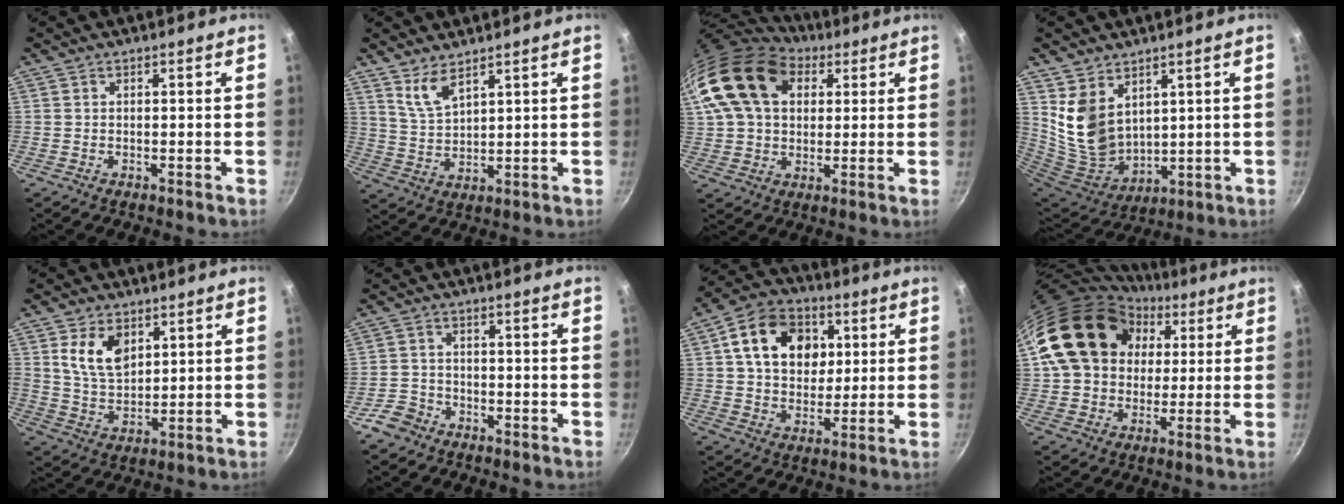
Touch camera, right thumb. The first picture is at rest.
{"total": 5.7, "force": [4.2, 1.9, 3.3], "torque": [-0.060, -0.035, 0.090]}
{"total": 21.2, "force": [7.4, 14.5, 13.5], "torque": [-0.249, 0.011, 0.127]}
{"total": 12.1, "force": [5.6, 8.4, 6.7], "torque": [-0.109, -0.057, 0.129]}
{"total": 9.3, "force": [3.5, 6.1, 6.1], "torque": [-0.096, -0.021, 0.071]}
{"total": 4.8, "force": [-3.1, 3.5, 1.4], "torque": [-0.018, 0.035, -0.055]}
{"total": 16.3, "force": [4.5, 12.4, 9.6], "torque": [-0.127, 0.007, 0.067]}
{"total": 21.3, "force": [6.7, 16.4, 11.8], "torque": [-0.176, 0.017, 0.118]}